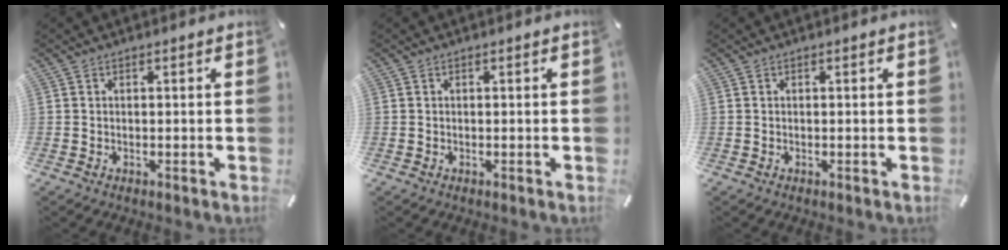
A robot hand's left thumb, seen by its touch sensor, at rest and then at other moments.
{"total": 0.0}
{"total": 0.0}